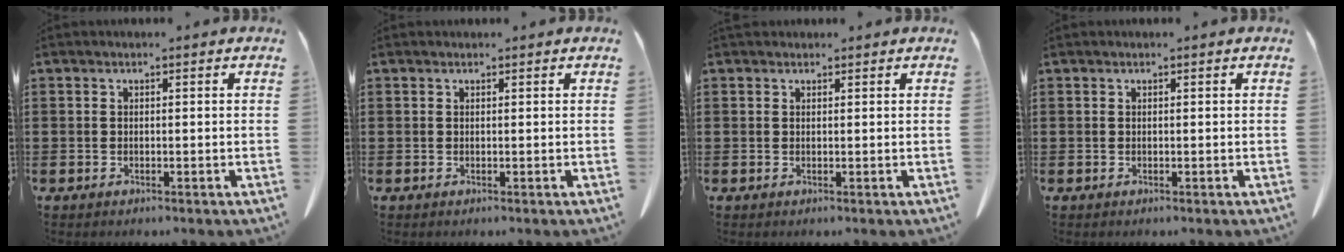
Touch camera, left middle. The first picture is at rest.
{"total": 0.0}
{"total": 0.7, "force": [0.6, 0.3, 0.1], "torque": [-0.003, 0.001, 0.012]}
{"total": 0.0}